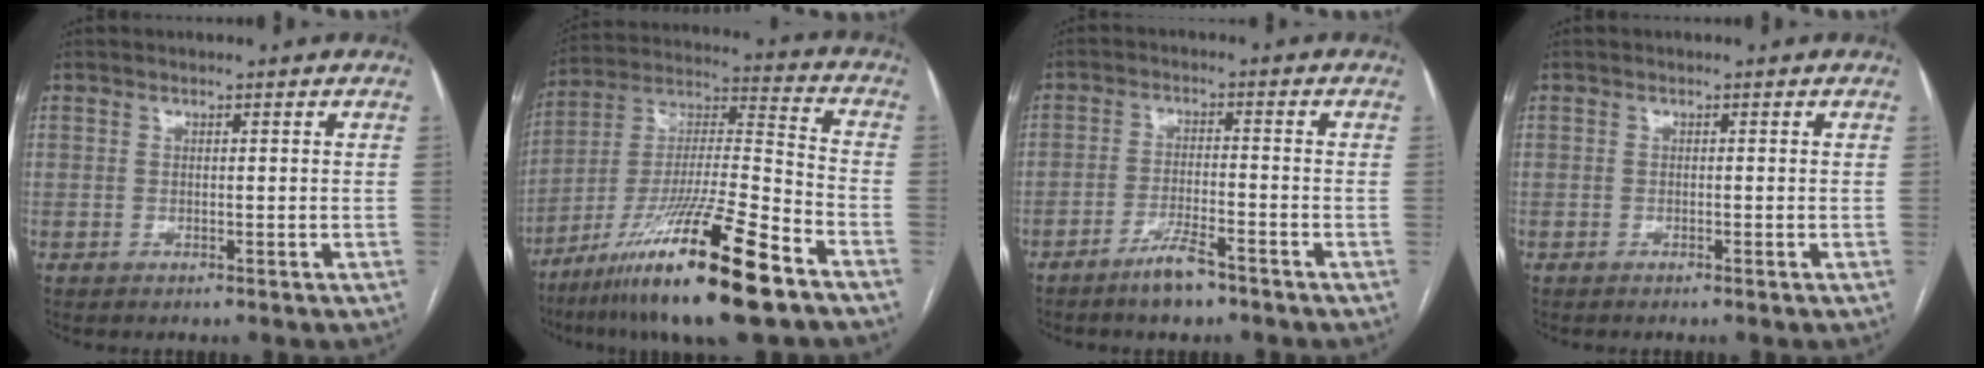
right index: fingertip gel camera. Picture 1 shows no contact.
{"total": 21.6, "force": [-13.5, 1.1, 16.8], "torque": [-0.308, -0.036, -0.240]}
{"total": 5.1, "force": [-3.9, 0.8, 3.3], "torque": [-0.065, -0.004, -0.069]}
{"total": 0.0}